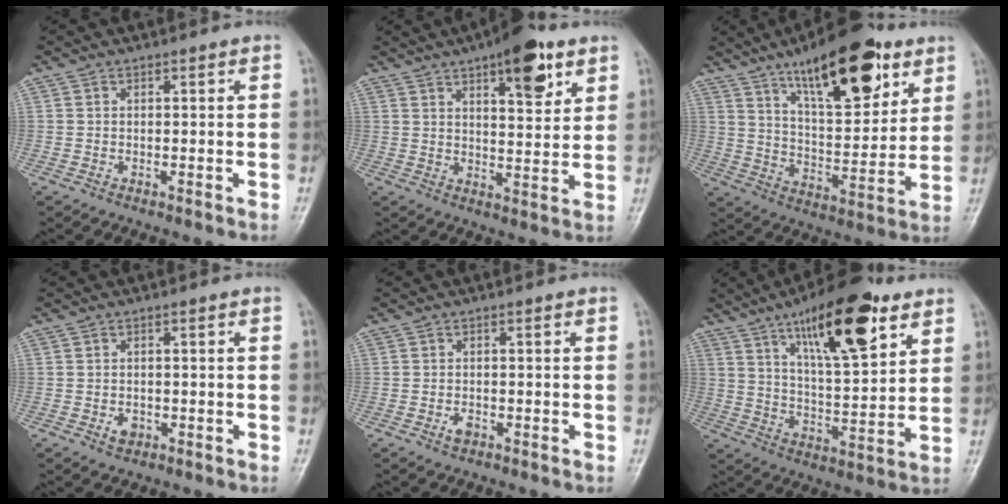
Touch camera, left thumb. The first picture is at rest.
{"total": 11.7, "force": [6.6, 4.2, 8.7], "torque": [-0.098, -0.030, 0.093]}
{"total": 20.8, "force": [12.1, 7.7, 15.0], "torque": [-0.191, -0.052, 0.199]}
{"total": 1.9, "force": [-0.8, 1.5, 0.9], "torque": [-0.009, 0.002, -0.008]}
{"total": 1.6, "force": [-0.9, 1.0, 0.9], "torque": [-0.016, 0.001, -0.015]}
{"total": 19.2, "force": [10.6, 6.2, 14.8], "torque": [-0.203, -0.045, 0.173]}